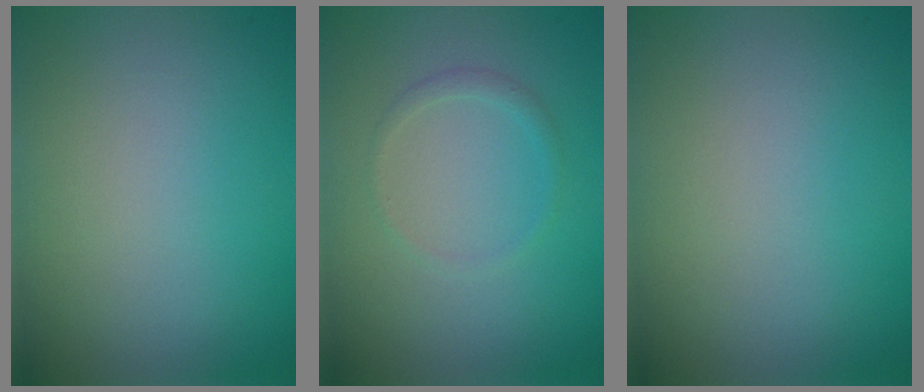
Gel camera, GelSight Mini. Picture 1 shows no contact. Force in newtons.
{"total": 1.0, "press": 1.0, "slide": 0.1}
{"total": 0.0}